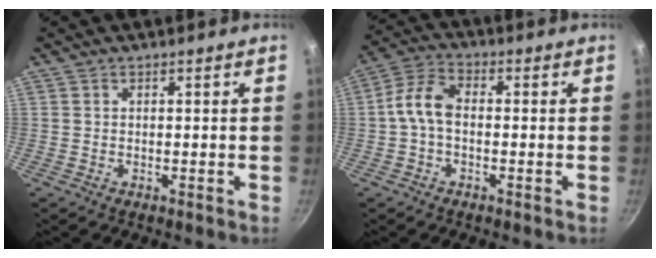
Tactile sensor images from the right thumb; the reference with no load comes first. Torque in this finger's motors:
{"motor_torque": [2.49, 2.52, 1.58, -1.17, 0.31]}